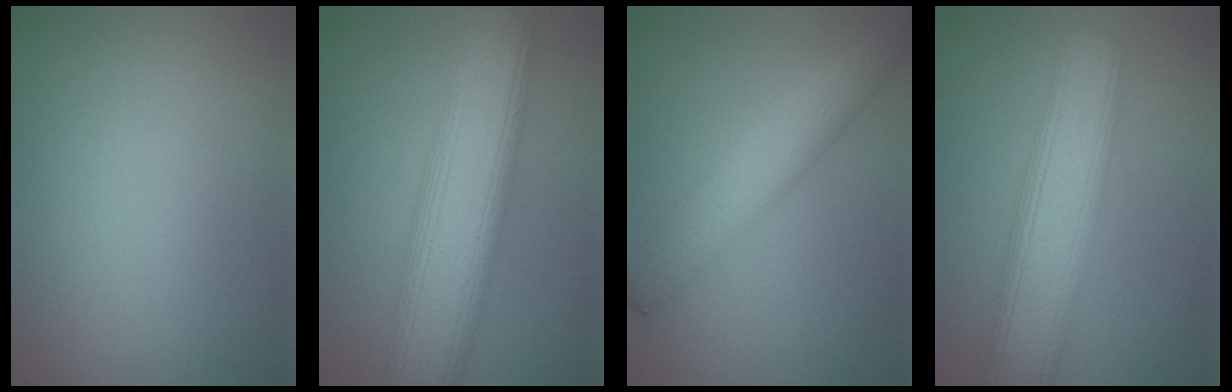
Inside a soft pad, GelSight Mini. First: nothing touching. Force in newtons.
{"total": 10.5, "press": 10.5, "slide": 0.6}
{"total": 4.9, "press": 4.9, "slide": 0.3}
{"total": 8.4, "press": 8.4, "slide": 0.3}